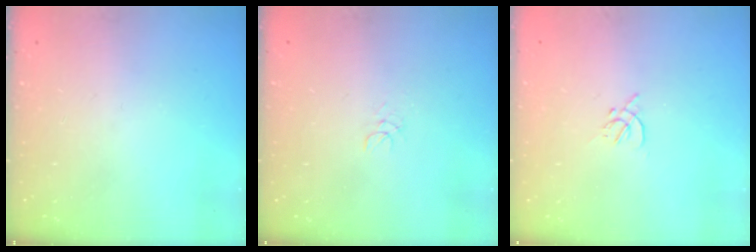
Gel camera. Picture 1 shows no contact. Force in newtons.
{"total": 3.0, "press": 3.0, "slide": 0.2}
{"total": 1.9, "press": 1.8, "slide": 0.5}